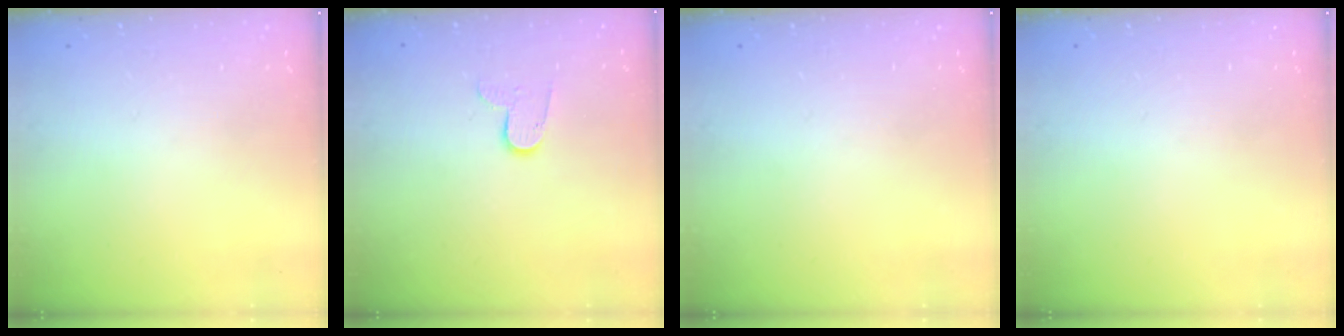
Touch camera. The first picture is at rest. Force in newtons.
{"total": 7.2, "press": 7.2, "slide": 0.3}
{"total": 0.0}
{"total": 0.0}